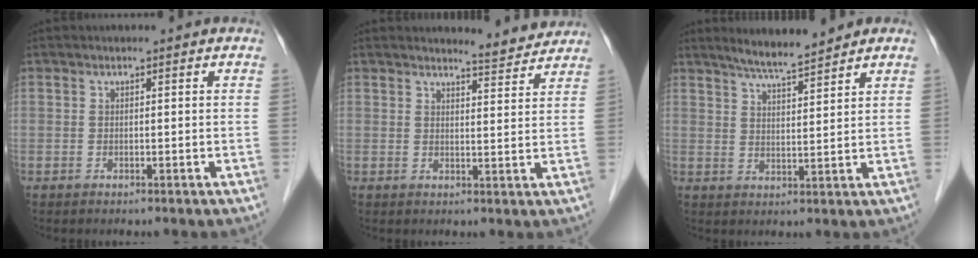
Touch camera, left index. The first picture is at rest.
{"total": 4.2, "force": [4.2, 0.2, -0.1], "torque": [-0.009, -0.010, 0.048]}
{"total": 6.2, "force": [5.6, 0.3, 2.8], "torque": [-0.050, 0.007, 0.099]}